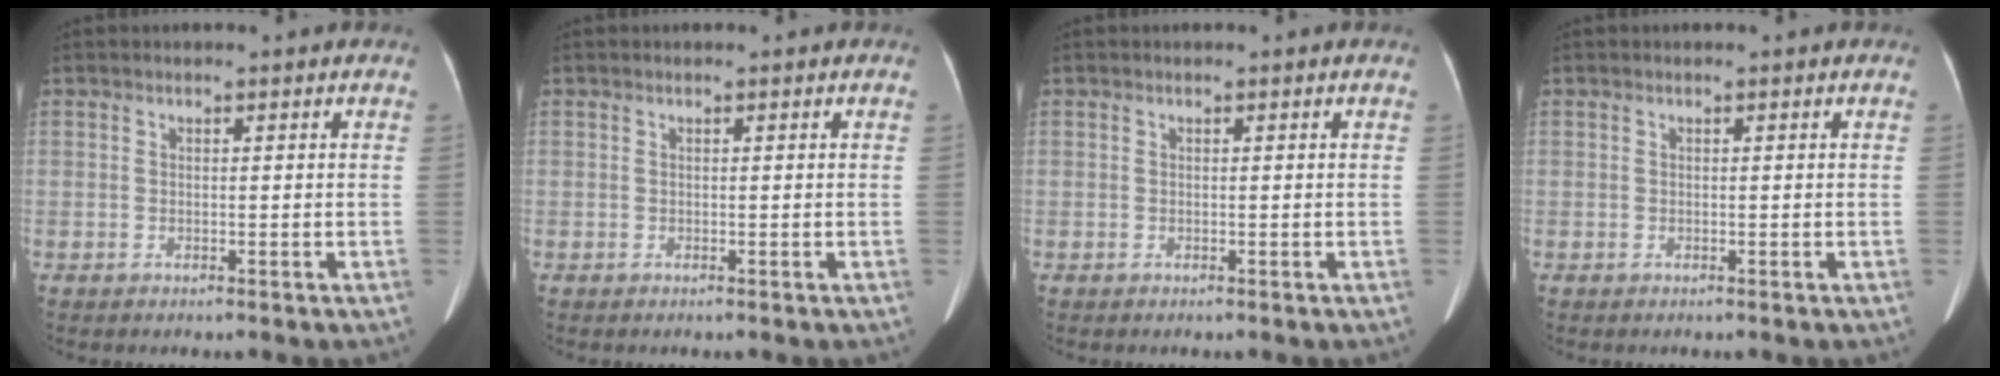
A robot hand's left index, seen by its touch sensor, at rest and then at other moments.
{"total": 0.0}
{"total": 0.0}
{"total": 0.0}